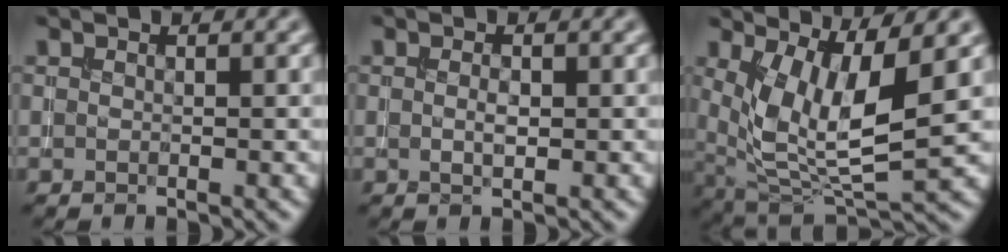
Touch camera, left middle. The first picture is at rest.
{"total": 1.2, "force": [0.0, 0.5, 1.0], "torque": [-0.022, -0.001, 0.000]}
{"total": 8.0, "force": [2.1, 3.0, 7.1], "torque": [-0.145, -0.016, 0.045]}